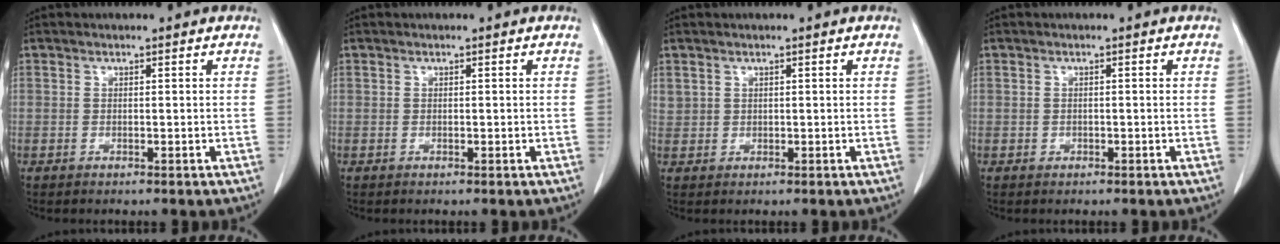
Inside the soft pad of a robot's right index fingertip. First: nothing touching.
{"total": 0.0}
{"total": 1.6, "force": [1.0, 1.2, 0.2], "torque": [0.004, 0.008, 0.018]}
{"total": 0.6, "force": [-0.3, 0.6, 0.1], "torque": [-0.003, 0.004, -0.005]}